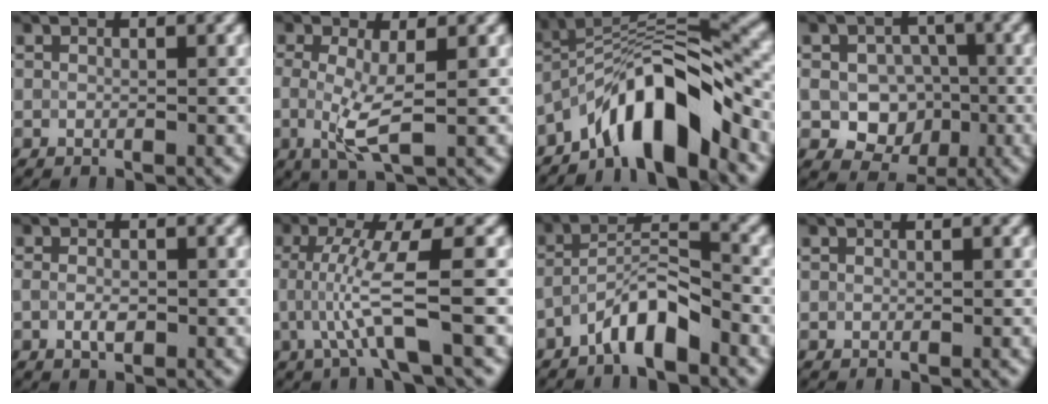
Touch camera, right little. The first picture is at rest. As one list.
[{"total": 3.6, "force": [-0.3, 0.8, 3.5], "torque": [-0.075, -0.010, -0.005]}, {"total": 9.5, "force": [-5.9, 2.9, 6.8], "torque": [-0.098, 0.017, -0.110]}, {"total": 6.6, "force": [-1.3, 5.5, 3.3], "torque": [-0.031, -0.009, -0.033]}, {"total": 1.3, "force": [-0.5, 0.6, 1.1], "torque": [-0.024, -0.005, -0.007]}, {"total": 5.3, "force": [-0.8, 0.7, 5.2], "torque": [-0.098, -0.001, -0.013]}, {"total": 4.8, "force": [-3.1, 1.3, 3.4], "torque": [-0.061, 0.014, -0.058]}, {"total": 0.0}]